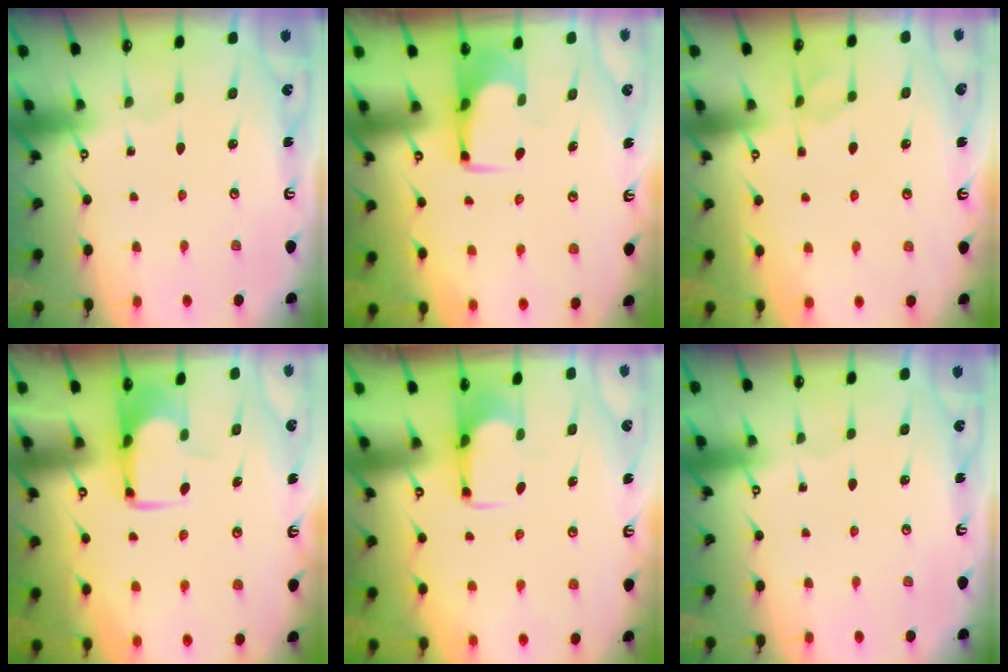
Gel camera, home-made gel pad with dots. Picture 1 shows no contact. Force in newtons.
{"total": 0.8, "press": 0.8, "slide": 0.3}
{"total": 2.3, "press": 2.0, "slide": 1.2}
{"total": 1.8, "press": 1.7, "slide": 0.5}
{"total": 2.8, "press": 2.7, "slide": 0.9}
{"total": 0.0}